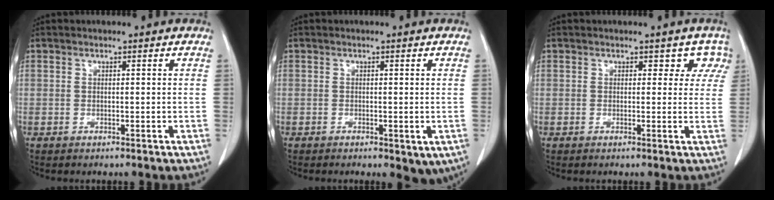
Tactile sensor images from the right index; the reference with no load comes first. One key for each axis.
{"total": 4.3, "fx": -1.8, "fy": 2.0, "fz": 3.4, "tx": -0.034, "ty": -0.008, "tz": -0.019}
{"total": 3.1, "fx": 1.9, "fy": 2.3, "fz": 1.0, "tx": 0.017, "ty": 0.000, "tz": 0.003}